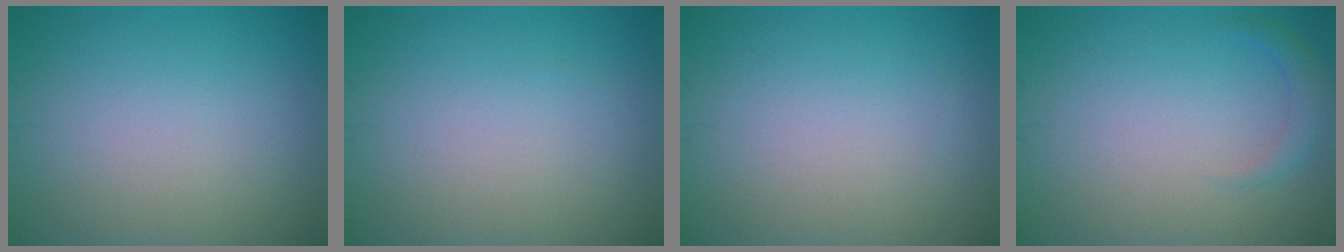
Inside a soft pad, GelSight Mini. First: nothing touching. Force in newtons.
{"total": 0.0}
{"total": 0.0}
{"total": 1.5, "press": 1.5, "slide": 0.1}